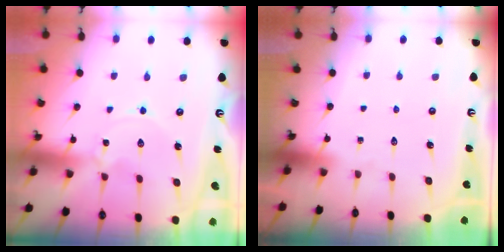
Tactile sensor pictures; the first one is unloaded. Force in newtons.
{"total": 0.0}